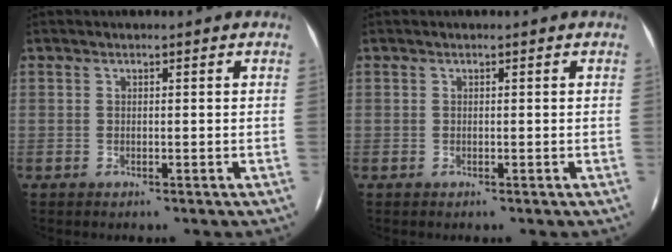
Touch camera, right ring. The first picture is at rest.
{"total": 0.0}